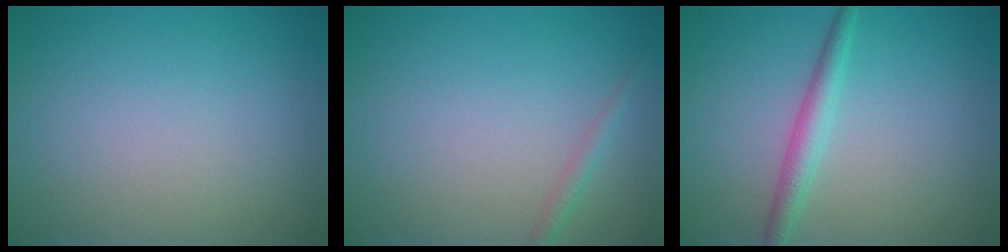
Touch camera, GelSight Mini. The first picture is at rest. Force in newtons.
{"total": 1.1, "press": 1.1, "slide": 0.0}
{"total": 2.4, "press": 2.4, "slide": 0.1}